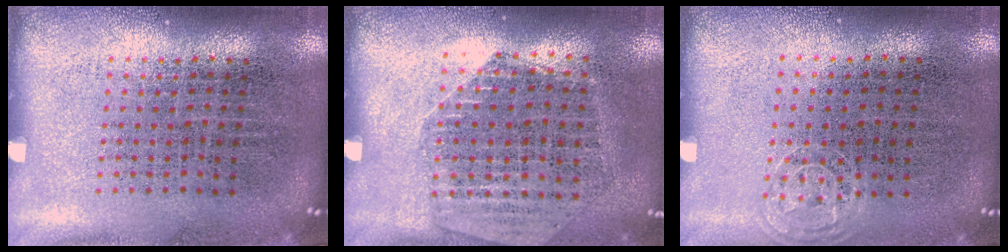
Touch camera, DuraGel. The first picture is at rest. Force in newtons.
{"total": 1.5, "press": 1.5, "slide": 0.0}
{"total": 0.7, "press": 0.6, "slide": 0.3}